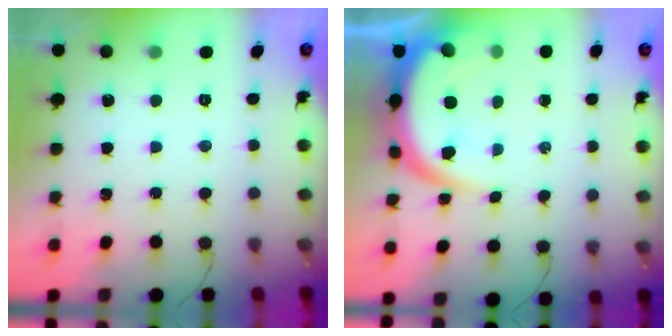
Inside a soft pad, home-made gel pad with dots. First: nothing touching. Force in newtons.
{"total": 9.4, "press": 9.4, "slide": 0.8}